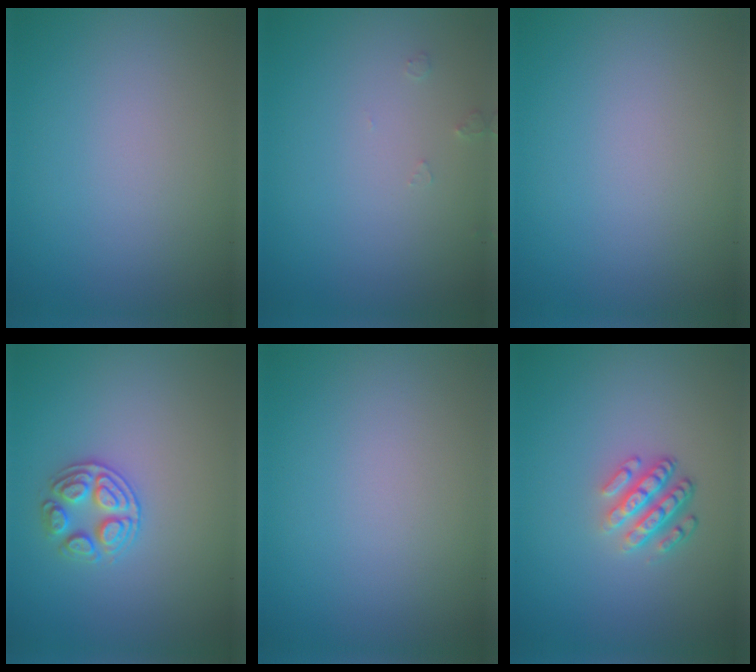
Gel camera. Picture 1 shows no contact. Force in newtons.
{"total": 0.6, "press": 0.6, "slide": 0.1}
{"total": 0.0}
{"total": 2.8, "press": 2.7, "slide": 0.7}
{"total": 0.0}
{"total": 3.6, "press": 2.6, "slide": 2.5}